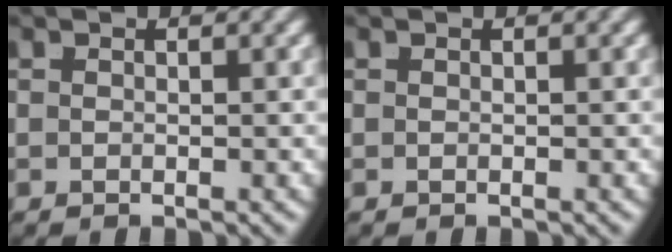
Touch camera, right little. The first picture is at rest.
{"total": 0.0}